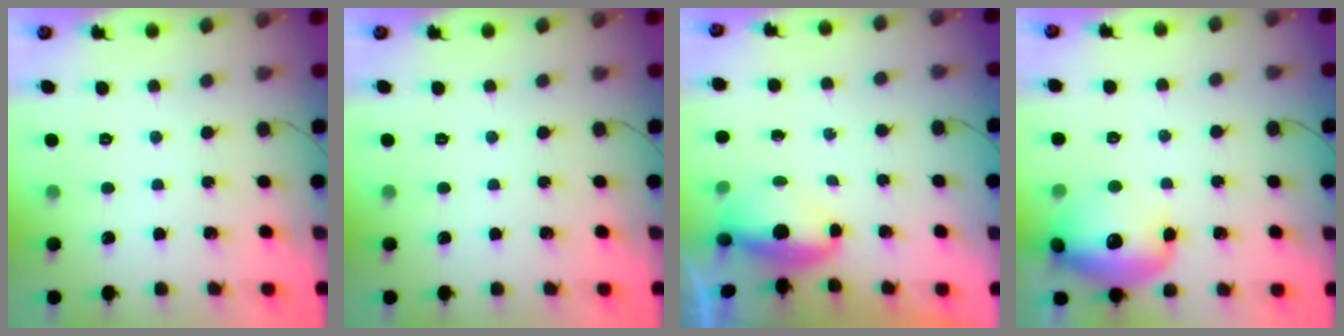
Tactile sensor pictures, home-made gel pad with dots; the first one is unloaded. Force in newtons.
{"total": 0.0}
{"total": 4.5, "press": 4.4, "slide": 0.6}
{"total": 17.5, "press": 16.8, "slide": 4.8}